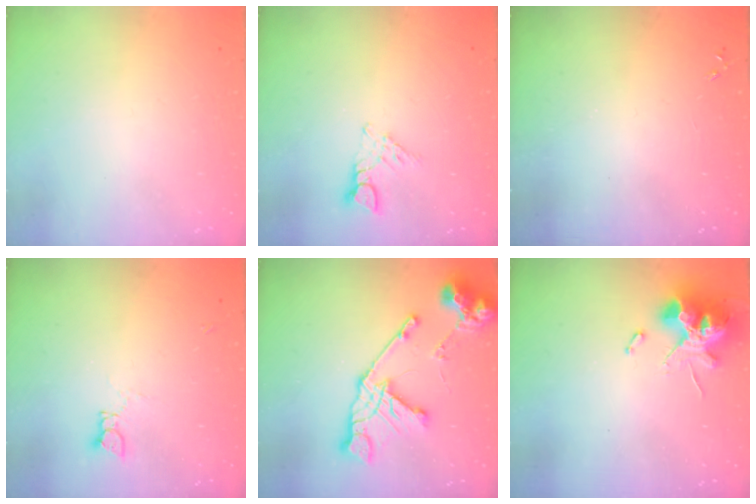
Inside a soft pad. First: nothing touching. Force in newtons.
{"total": 3.3, "press": 3.2, "slide": 0.4}
{"total": 0.0}
{"total": 3.1, "press": 3.1, "slide": 0.3}
{"total": 17.6, "press": 17.5, "slide": 1.8}
{"total": 13.3, "press": 13.2, "slide": 1.5}